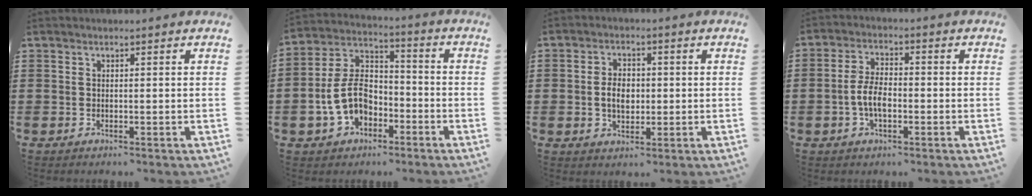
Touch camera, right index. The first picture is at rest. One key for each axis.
{"total": 9.5, "fx": -3.0, "fy": 6.5, "fz": 6.2, "tx": -0.160, "ty": 0.014, "tz": -0.063}
{"total": 4.2, "fx": -0.1, "fy": 2.9, "fz": 3.0, "tx": -0.054, "ty": 0.008, "tz": -0.006}
{"total": 5.1, "fx": -1.3, "fy": 2.6, "fz": 4.3, "tx": -0.103, "ty": -0.001, "tz": -0.031}